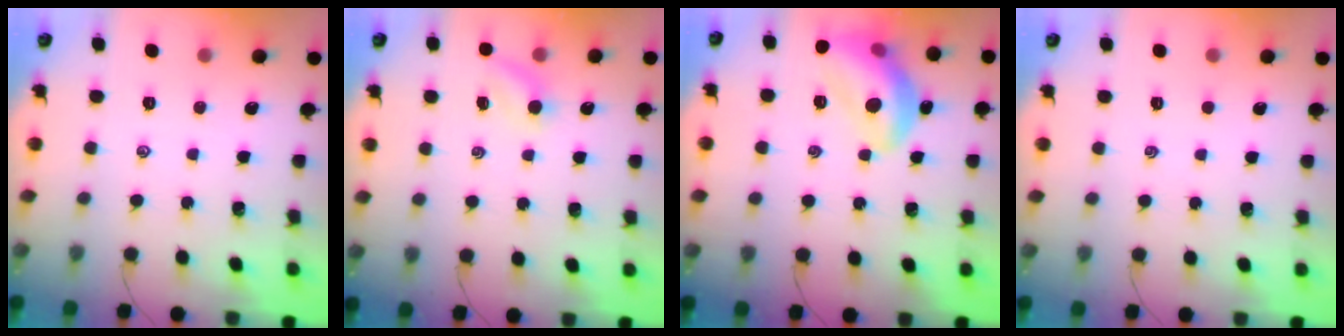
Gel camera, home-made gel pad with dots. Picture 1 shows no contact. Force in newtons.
{"total": 3.7, "press": 3.5, "slide": 1.1}
{"total": 15.1, "press": 15.0, "slide": 1.5}
{"total": 1.1, "press": 0.9, "slide": 0.5}